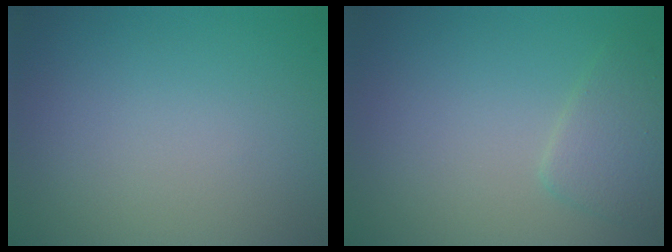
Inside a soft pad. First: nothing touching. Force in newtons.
{"total": 2.4, "press": 2.4, "slide": 0.1}